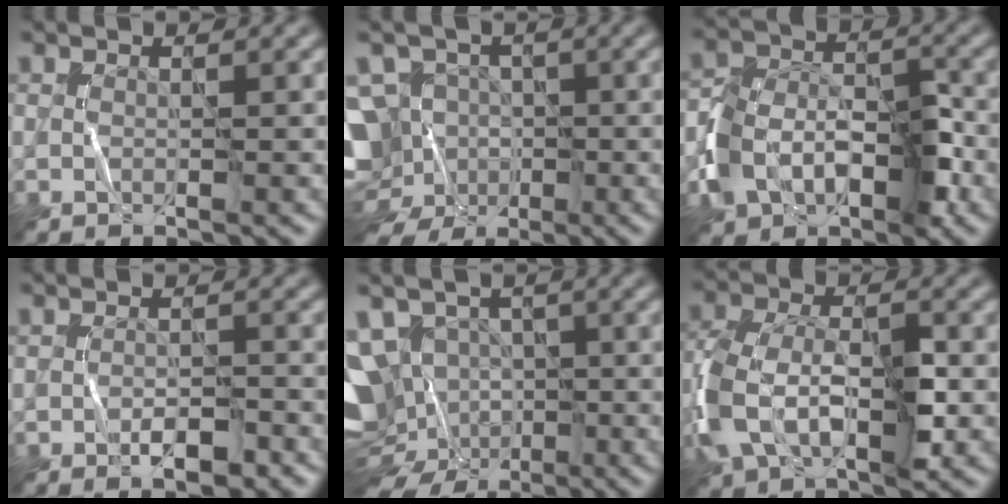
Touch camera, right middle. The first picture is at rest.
{"total": 12.5, "force": [-6.7, 10.0, 3.6], "torque": [-0.053, -0.022, -0.110]}
{"total": 5.9, "force": [-2.5, 4.3, 3.3], "torque": [-0.051, 0.006, -0.050]}
{"total": 1.5, "force": [-1.0, 0.6, 0.9], "torque": [-0.011, 0.005, -0.015]}
{"total": 13.8, "force": [-5.7, 11.0, 6.3], "torque": [-0.118, -0.028, -0.073]}
{"total": 6.9, "force": [-2.1, 4.2, 5.1], "torque": [-0.114, 0.002, -0.045]}